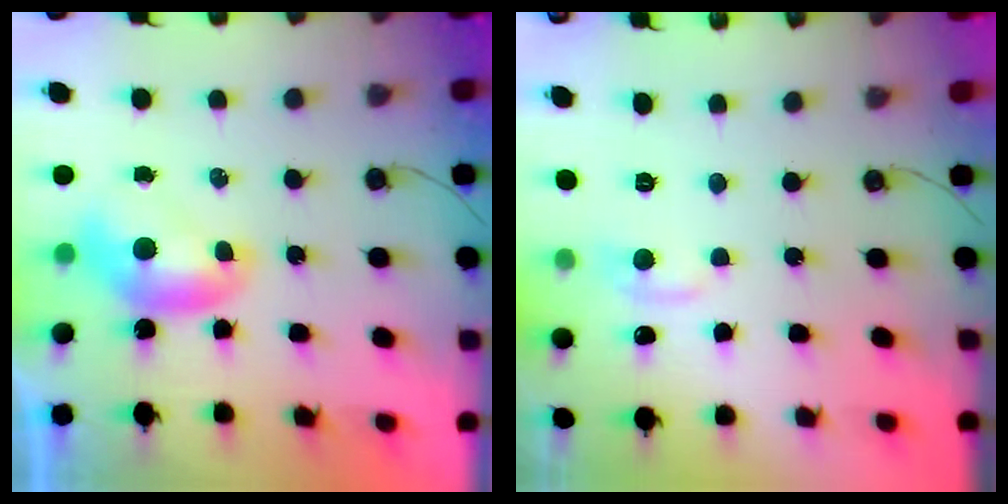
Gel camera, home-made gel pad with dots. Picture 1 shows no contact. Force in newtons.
{"total": 0.7, "press": 0.4, "slide": 0.6}